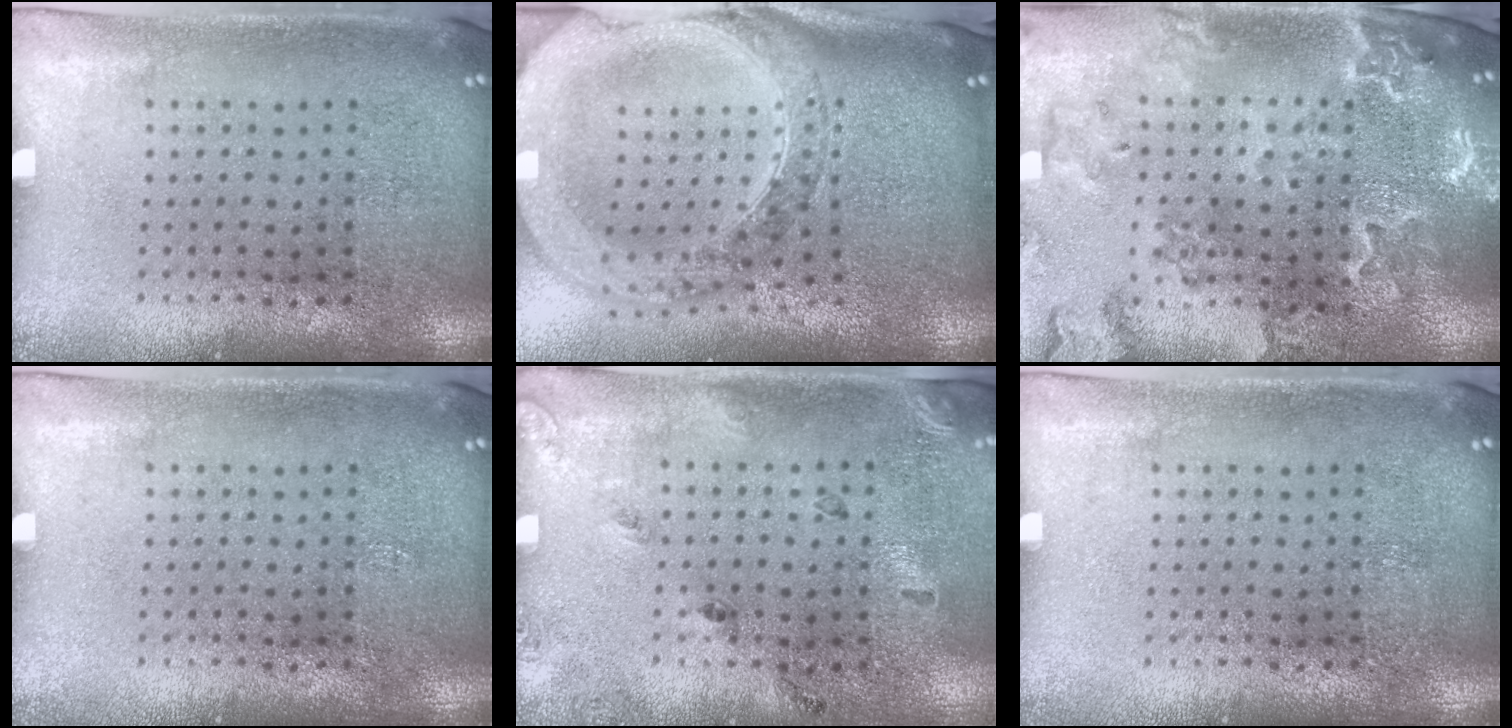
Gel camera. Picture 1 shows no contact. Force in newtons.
{"total": 3.9, "press": 3.0, "slide": 2.5}
{"total": 2.0, "press": 2.0, "slide": 0.2}
{"total": 0.0}
{"total": 1.8, "press": 1.1, "slide": 1.5}
{"total": 0.0}